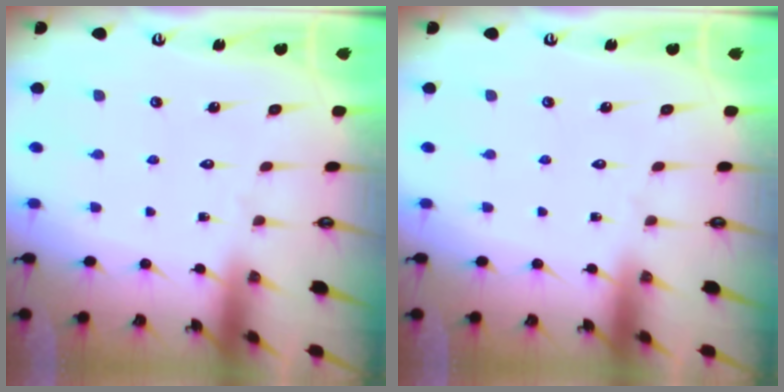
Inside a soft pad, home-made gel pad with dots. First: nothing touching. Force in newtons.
{"total": 0.0}